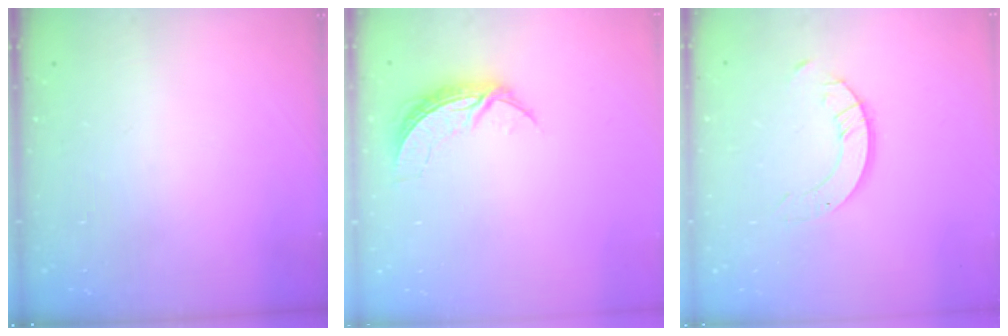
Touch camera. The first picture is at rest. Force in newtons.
{"total": 7.1, "press": 7.0, "slide": 0.7}
{"total": 3.5, "press": 3.4, "slide": 0.4}